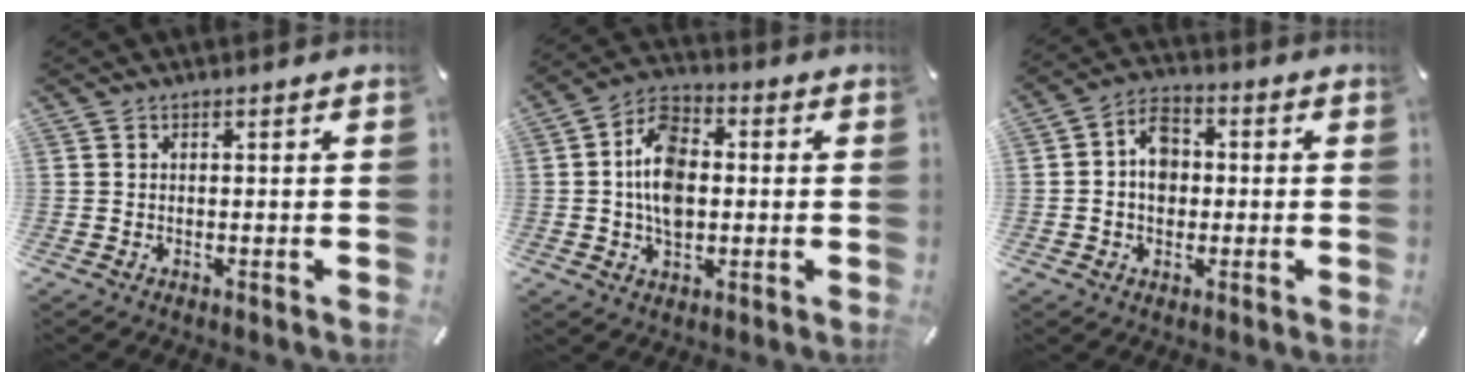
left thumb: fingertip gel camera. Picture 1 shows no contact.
{"total": 10.8, "force": [-0.3, 7.5, 7.7], "torque": [-0.151, 0.010, -0.007]}
{"total": 7.1, "force": [-0.2, 5.6, 4.3], "torque": [-0.076, 0.009, -0.006]}